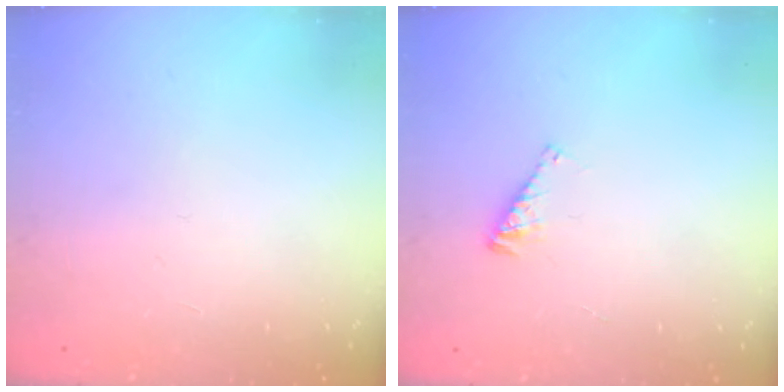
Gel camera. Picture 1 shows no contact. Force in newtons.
{"total": 2.6, "press": 2.6, "slide": 0.3}